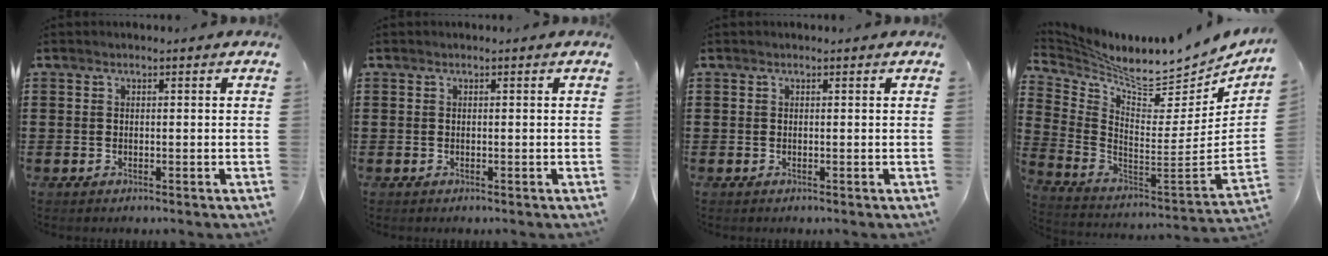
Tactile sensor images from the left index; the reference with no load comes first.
{"total": 0.0}
{"total": 0.0}
{"total": 6.7, "force": [6.2, 0.6, 2.4], "torque": [-0.068, -0.076, 0.100]}